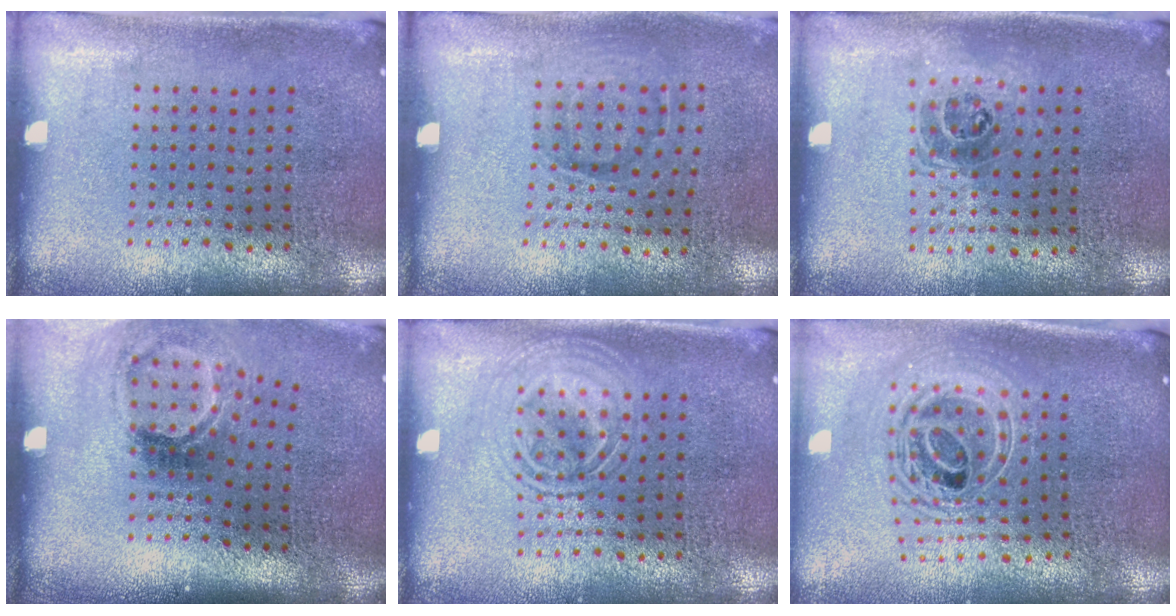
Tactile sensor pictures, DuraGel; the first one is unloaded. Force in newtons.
{"total": 0.9, "press": 0.6, "slide": 0.7}
{"total": 1.0, "press": 1.0, "slide": 0.3}
{"total": 2.1, "press": 1.3, "slide": 1.6}
{"total": 2.4, "press": 2.4, "slide": 0.3}
{"total": 2.4, "press": 1.8, "slide": 1.6}